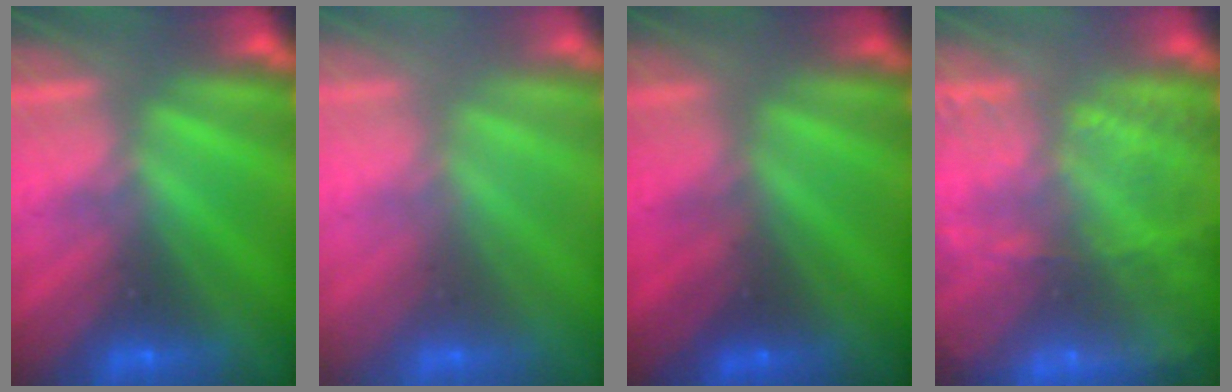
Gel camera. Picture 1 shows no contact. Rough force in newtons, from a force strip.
{"total": 2.8}
{"total": 2.2}
{"total": 9.0}